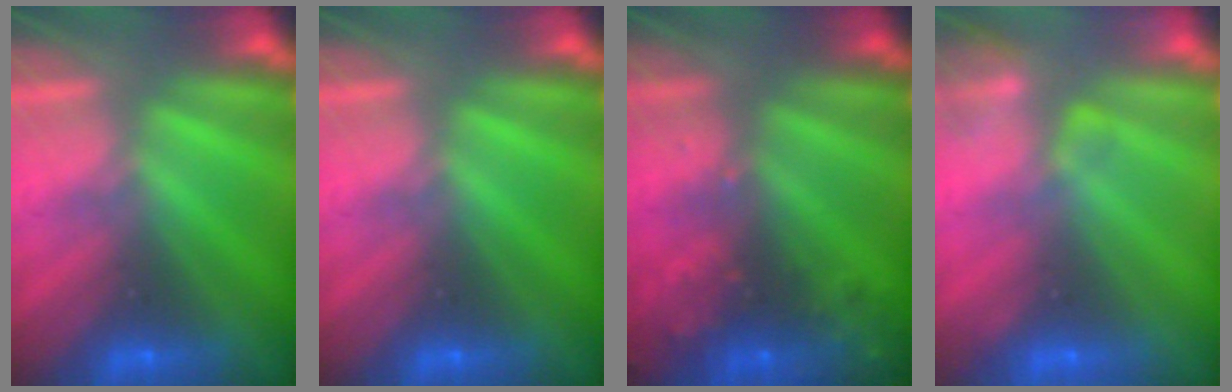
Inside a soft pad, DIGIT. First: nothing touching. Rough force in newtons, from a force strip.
{"total": 0.0}
{"total": 9.0}
{"total": 2.4}